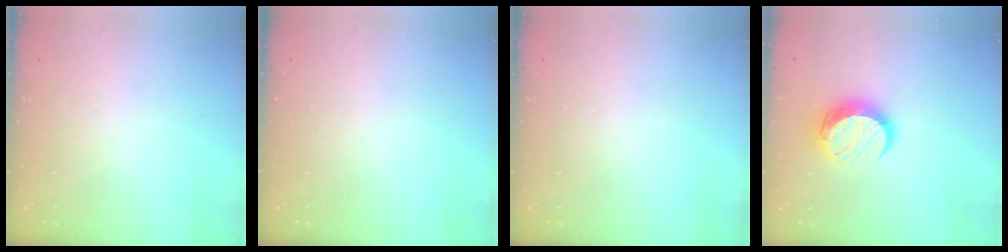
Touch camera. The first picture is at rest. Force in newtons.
{"total": 0.0}
{"total": 0.0}
{"total": 12.3, "press": 12.3, "slide": 0.9}